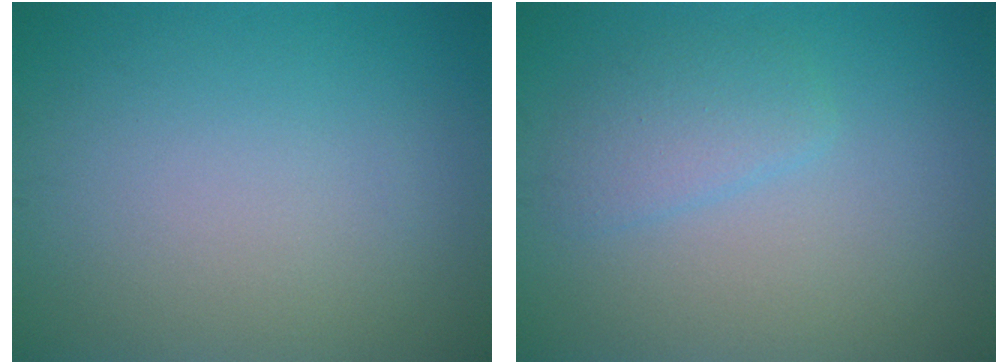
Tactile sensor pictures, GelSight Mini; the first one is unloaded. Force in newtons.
{"total": 2.1, "press": 2.1, "slide": 0.2}